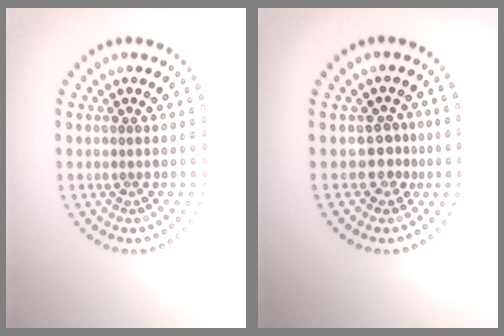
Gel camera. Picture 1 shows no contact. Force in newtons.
{"total": 2.0, "press": 1.4, "slide": 1.4}